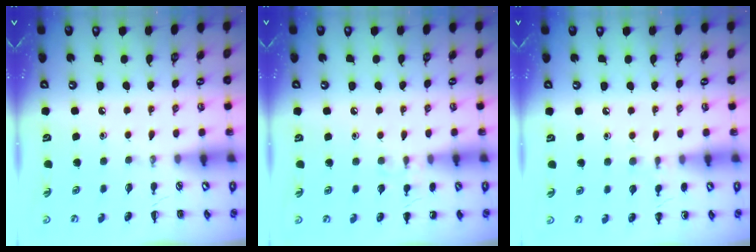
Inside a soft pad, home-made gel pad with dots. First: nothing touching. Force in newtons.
{"total": 5.8, "press": 5.5, "slide": 1.9}
{"total": 5.6, "press": 5.4, "slide": 1.7}